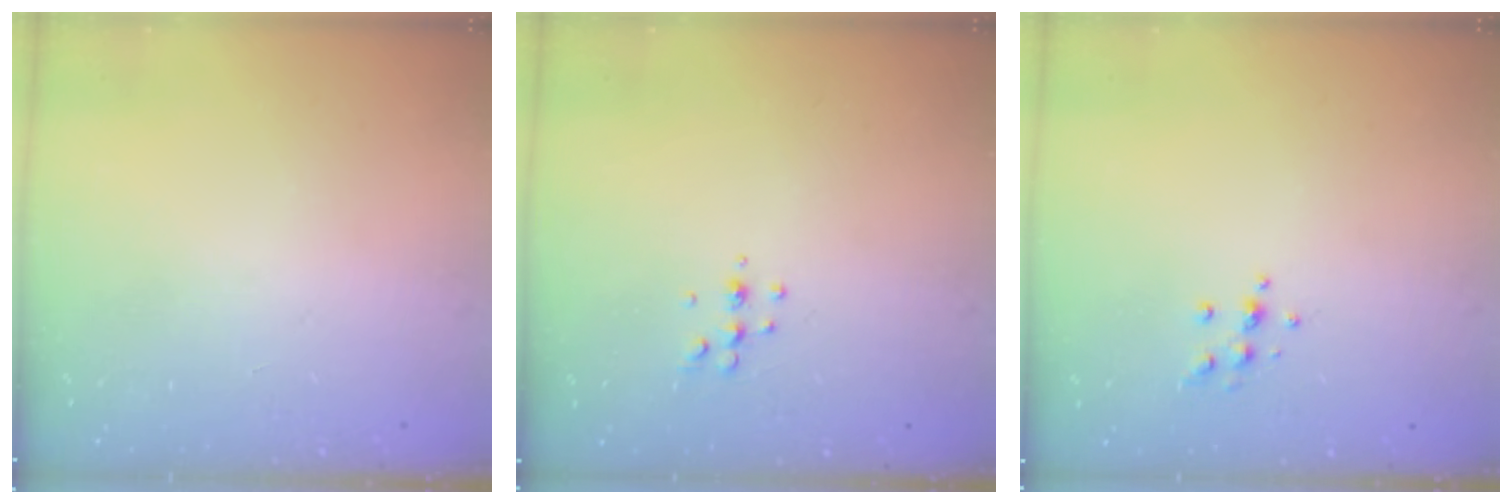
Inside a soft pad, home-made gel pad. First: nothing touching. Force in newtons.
{"total": 4.5, "press": 4.3, "slide": 1.2}
{"total": 6.2, "press": 6.1, "slide": 0.7}